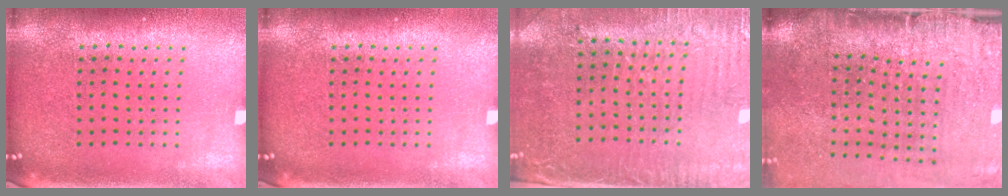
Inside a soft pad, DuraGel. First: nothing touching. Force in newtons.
{"total": 0.0}
{"total": 3.2, "press": 2.7, "slide": 1.7}
{"total": 4.6, "press": 3.9, "slide": 2.5}